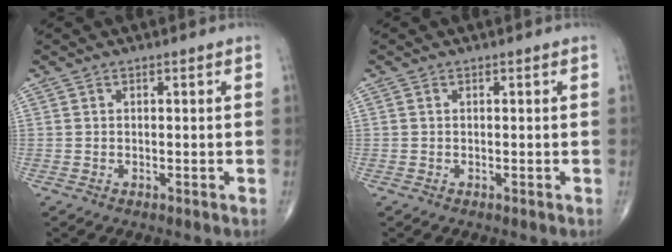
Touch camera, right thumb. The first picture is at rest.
{"total": 0.0}